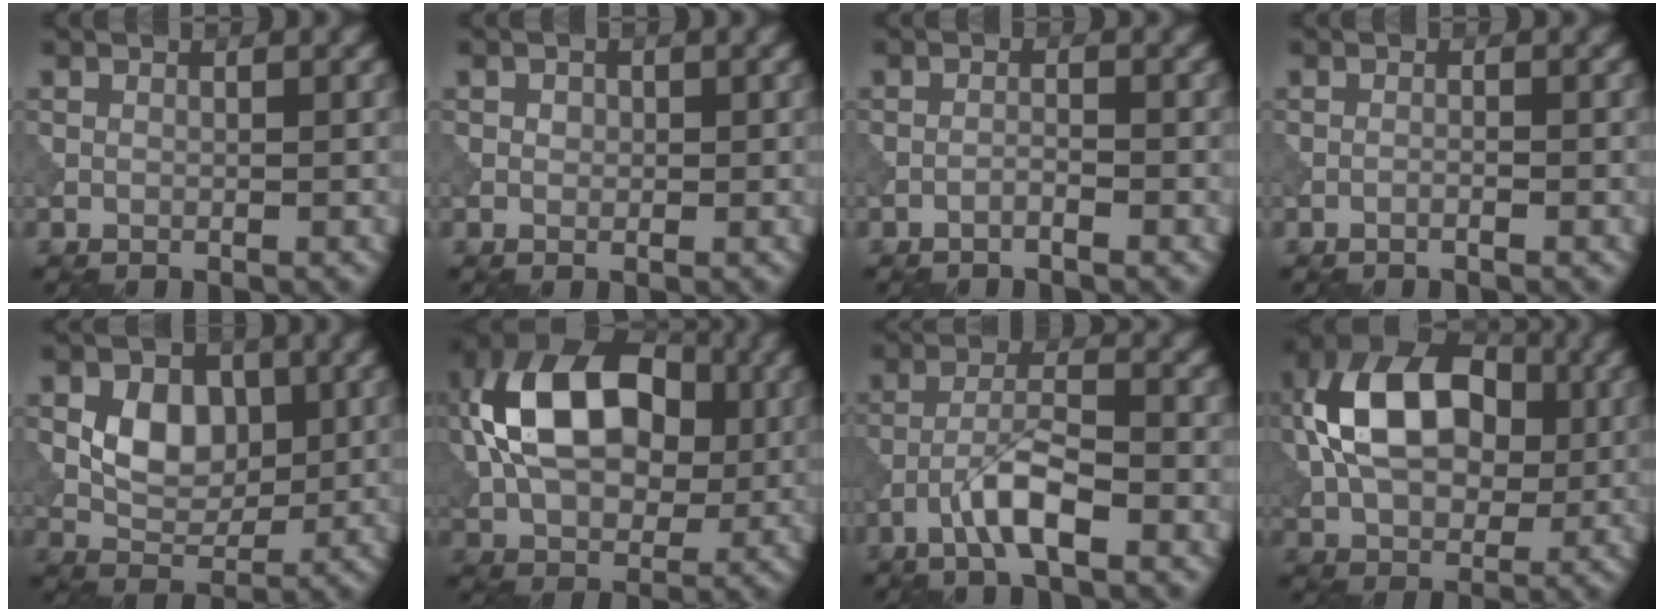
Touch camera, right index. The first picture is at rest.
{"total": 0.8, "force": [0.1, 0.7, 0.3], "torque": [-0.005, -0.002, 0.000]}
{"total": 1.0, "force": [-0.8, 0.0, 0.6], "torque": [-0.013, 0.004, -0.017]}
{"total": 0.7, "force": [-0.5, 0.0, 0.5], "torque": [-0.014, 0.000, -0.013]}
{"total": 5.0, "force": [0.9, 3.6, 3.4], "torque": [-0.057, -0.003, 0.013]}
{"total": 13.2, "force": [1.9, 8.5, 10.0], "torque": [-0.182, 0.026, 0.017]}
{"total": 4.6, "force": [-2.4, 1.1, 3.8], "torque": [-0.072, 0.010, -0.051]}
{"total": 11.8, "force": [1.4, 7.6, 8.9], "torque": [-0.169, 0.024, 0.009]}